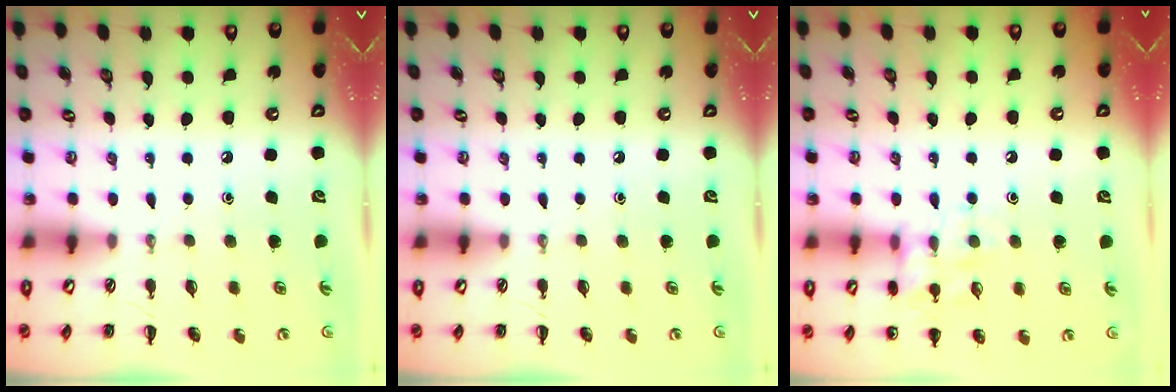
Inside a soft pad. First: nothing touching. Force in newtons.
{"total": 0.0}
{"total": 11.9, "press": 11.8, "slide": 1.4}